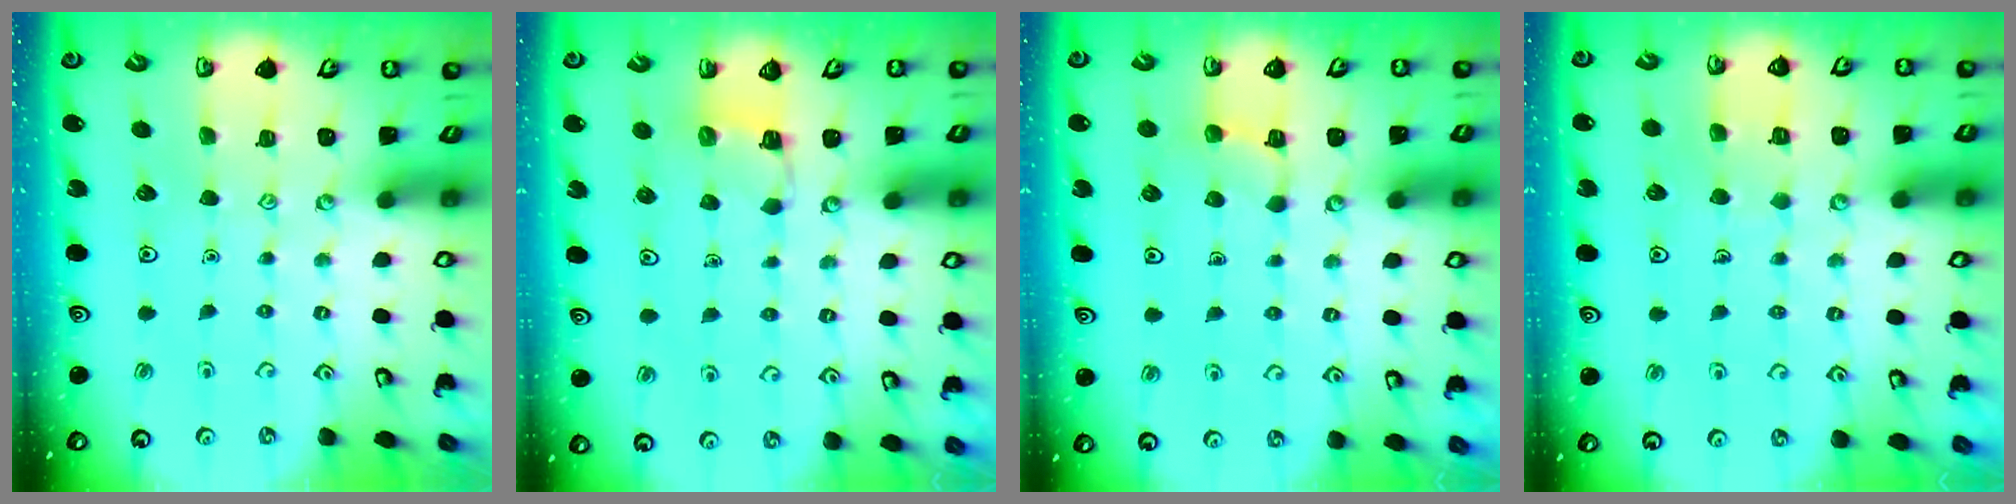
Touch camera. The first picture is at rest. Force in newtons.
{"total": 3.3, "press": 3.2, "slide": 0.6}
{"total": 3.5, "press": 3.5, "slide": 0.6}
{"total": 4.0, "press": 3.9, "slide": 0.3}